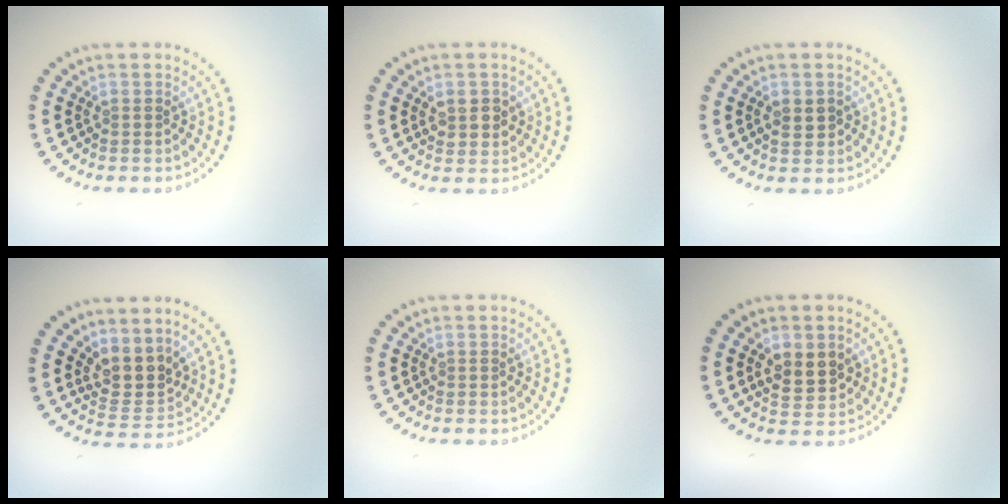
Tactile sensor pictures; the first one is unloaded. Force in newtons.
{"total": 2.1, "press": 2.0, "slide": 0.4}
{"total": 1.6, "press": 1.6, "slide": 0.1}
{"total": 3.2, "press": 2.4, "slide": 2.1}
{"total": 0.0}
{"total": 3.0, "press": 2.9, "slide": 0.7}